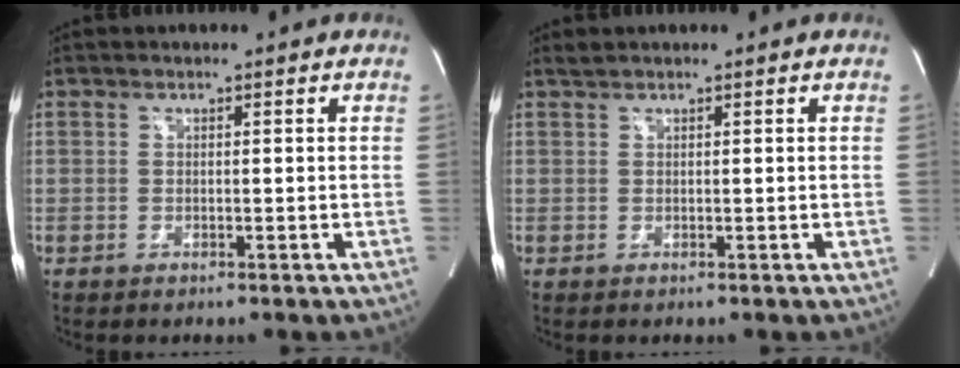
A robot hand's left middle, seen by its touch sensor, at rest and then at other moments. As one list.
[{"total": 0.7, "force": [0.7, -0.1, 0.1], "torque": [-0.011, 0.007, 0.019]}]